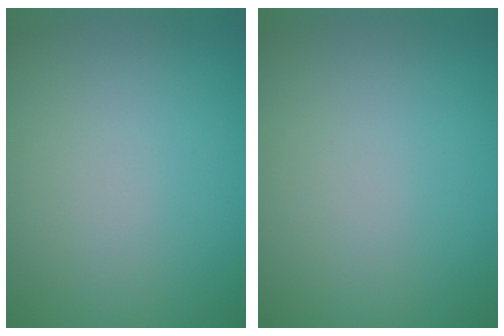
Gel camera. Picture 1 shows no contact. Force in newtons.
{"total": 0.0}